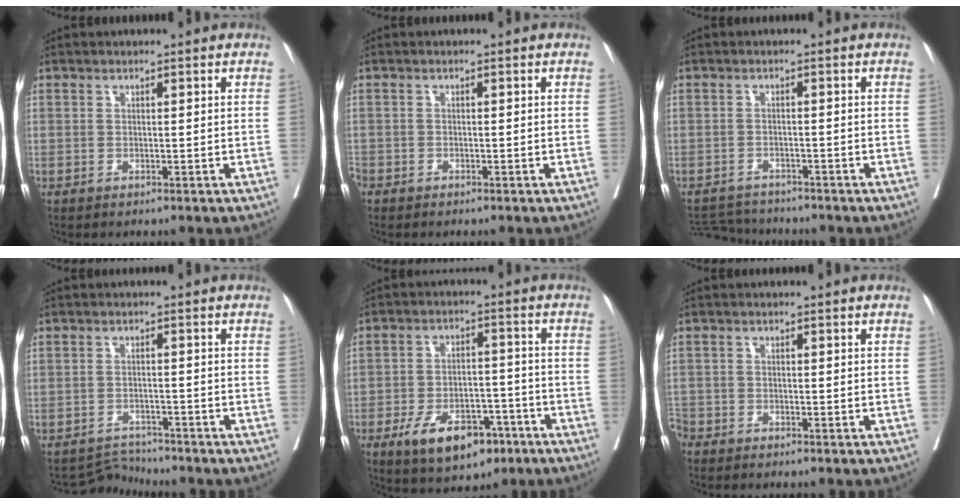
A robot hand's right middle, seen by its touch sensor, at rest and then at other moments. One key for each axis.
{"total": 2.8, "fx": -1.9, "fy": 1.7, "fz": 1.3, "tx": -0.043, "ty": -0.005, "tz": -0.038}
{"total": 5.2, "fx": -5.1, "fy": 0.6, "fz": 0.2, "tx": -0.002, "ty": -0.006, "tz": -0.086}
{"total": 3.4, "fx": -3.0, "fy": -0.3, "fz": -1.5, "tx": 0.031, "ty": -0.003, "tz": -0.048}
{"total": 11.1, "fx": -6.4, "fy": 5.4, "fz": 7.3, "tx": -0.115, "ty": 0.005, "tz": -0.098}
{"total": 3.0, "fx": -2.6, "fy": 1.2, "fz": 0.9, "tx": -0.019, "ty": -0.005, "tz": -0.055}